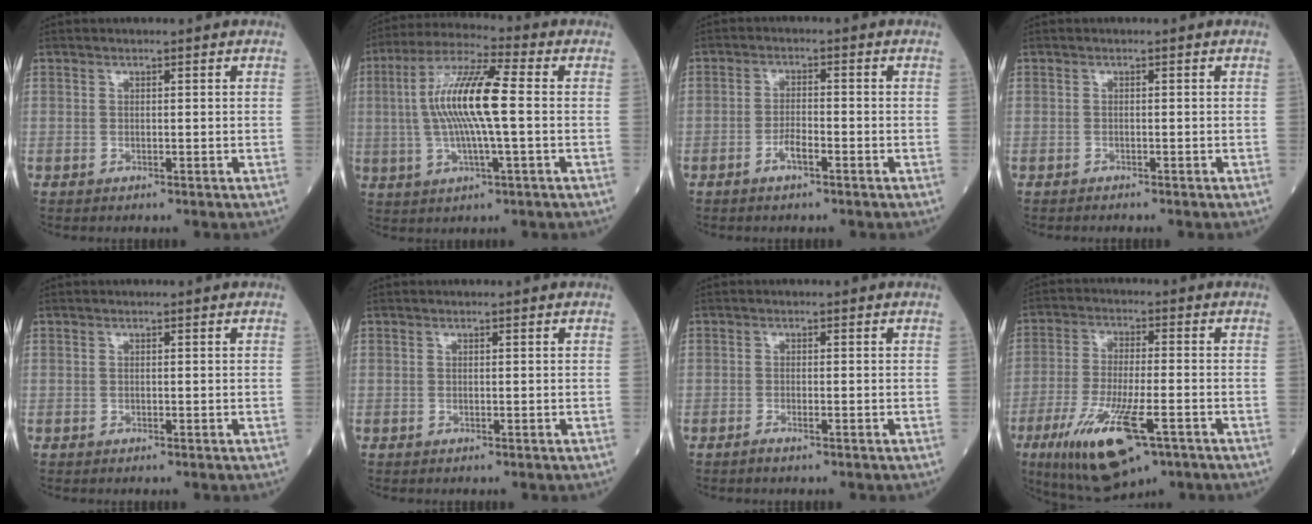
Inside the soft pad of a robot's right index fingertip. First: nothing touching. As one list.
[{"total": 12.8, "force": [0.4, 1.3, 12.7], "torque": [-0.254, 0.013, 0.002]}, {"total": 2.9, "force": [-1.6, 0.7, 2.4], "torque": [-0.040, 0.003, -0.030]}, {"total": 0.9, "force": [-0.9, 0.1, 0.3], "torque": [-0.005, 0.000, -0.012]}, {"total": 0.0}, {"total": 0.0}, {"total": 1.1, "force": [-0.7, 0.1, 0.9], "torque": [-0.020, -0.002, -0.012]}, {"total": 14.5, "force": [-7.1, 3.6, 12.1], "torque": [-0.236, -0.027, -0.113]}]